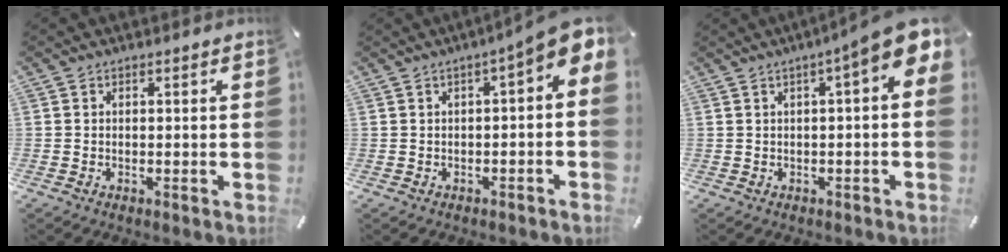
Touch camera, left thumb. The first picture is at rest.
{"total": 6.1, "force": [1.5, 1.7, 5.7], "torque": [-0.090, -0.016, 0.025]}
{"total": 7.9, "force": [3.1, 1.3, 7.2], "torque": [-0.112, -0.030, 0.051]}